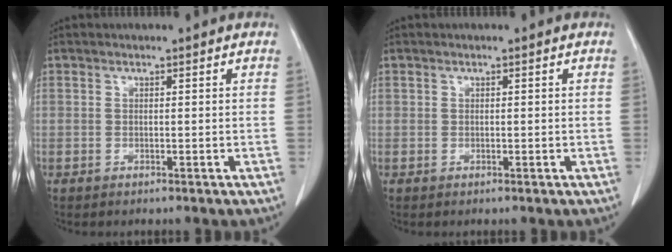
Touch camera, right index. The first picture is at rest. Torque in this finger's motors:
{"motor_torque": [-0.10, 0.09, -0.06, 0.00]}